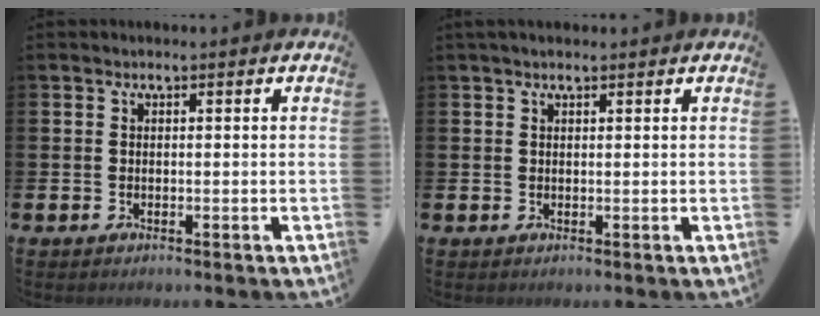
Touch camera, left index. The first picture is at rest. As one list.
[{"total": 1.2, "force": [1.0, 0.4, 0.6], "torque": [0.000, -0.002, 0.014]}]